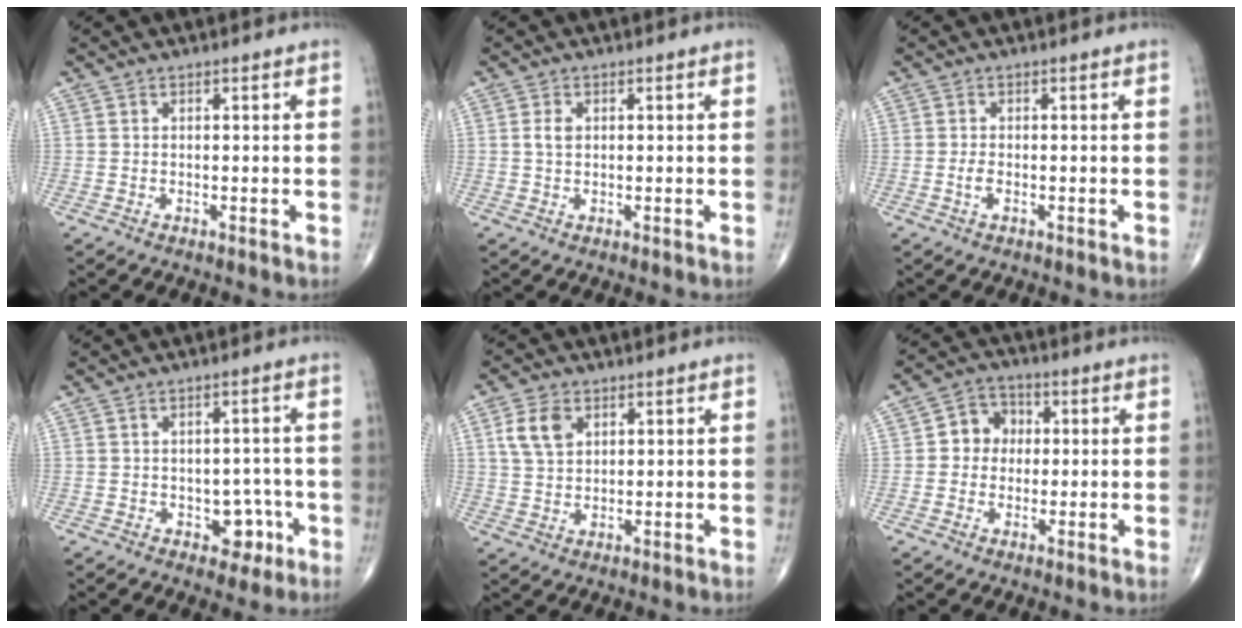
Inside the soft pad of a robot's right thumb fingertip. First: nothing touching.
{"total": 1.9, "force": [0.3, 1.3, 1.4], "torque": [-0.026, 0.003, 0.008]}
{"total": 1.5, "force": [-0.4, 0.7, 1.3], "torque": [-0.028, 0.002, -0.010]}
{"total": 4.9, "force": [-1.8, 3.5, 2.9], "torque": [-0.004, 0.016, -0.019]}
{"total": 6.1, "force": [2.4, 4.0, 3.8], "torque": [-0.065, -0.005, 0.048]}
{"total": 6.3, "force": [0.5, 5.6, 3.0], "torque": [-0.018, 0.014, -0.003]}